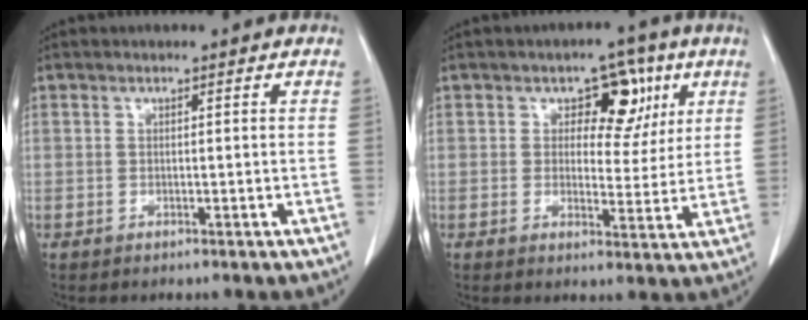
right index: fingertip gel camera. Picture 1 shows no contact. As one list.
[{"total": 7.4, "force": [2.9, 4.6, 4.9], "torque": [-0.048, 0.014, 0.040]}]